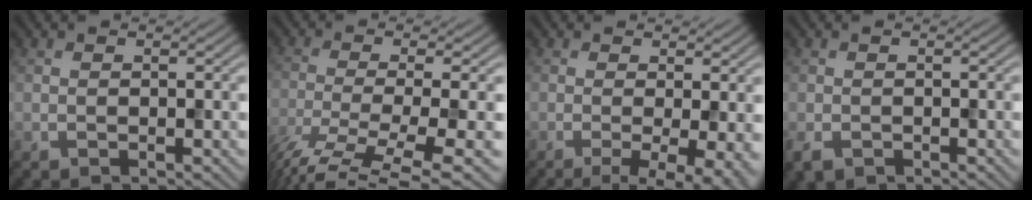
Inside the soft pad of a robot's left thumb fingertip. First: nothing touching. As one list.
[{"total": 8.8, "force": [-5.0, 1.9, 7.0], "torque": [-0.140, -0.022, -0.082]}, {"total": 5.9, "force": [-1.6, 1.3, 5.5], "torque": [-0.083, -0.006, -0.024]}, {"total": 1.8, "force": [-1.2, 1.1, 0.8], "torque": [-0.022, -0.008, -0.024]}]